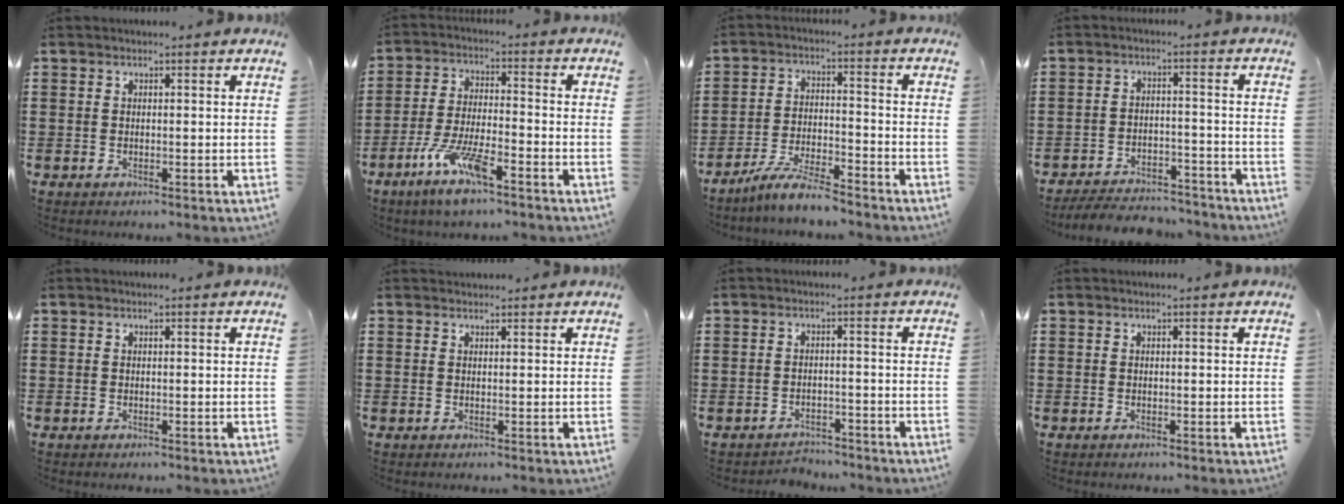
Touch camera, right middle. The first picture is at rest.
{"total": 8.6, "force": [-5.4, 1.5, 6.6], "torque": [-0.142, -0.009, -0.101]}
{"total": 6.5, "force": [-5.9, 0.4, 2.7], "torque": [-0.061, 0.000, -0.115]}
{"total": 5.6, "force": [-5.4, 0.9, 0.9], "torque": [-0.018, 0.011, -0.109]}
{"total": 0.0}
{"total": 0.9, "force": [0.8, 0.3, -0.1], "torque": [0.009, -0.002, 0.014]}
{"total": 2.7, "force": [-2.6, 0.7, -0.4], "torque": [-0.001, 0.002, -0.059]}
{"total": 0.0}